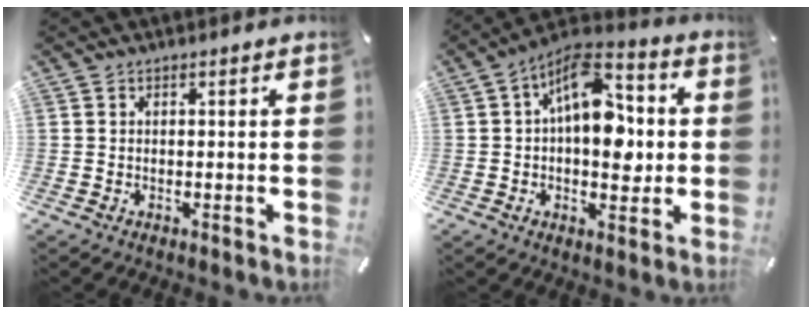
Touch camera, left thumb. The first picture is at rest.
{"total": 14.4, "force": [2.0, 8.5, 11.5], "torque": [-0.170, -0.016, 0.036]}